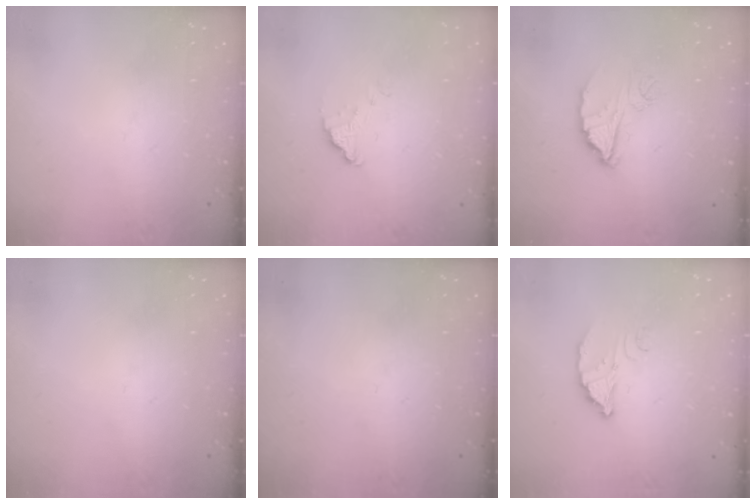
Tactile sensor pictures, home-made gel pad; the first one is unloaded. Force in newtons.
{"total": 1.5, "press": 1.5, "slide": 0.1}
{"total": 7.4, "press": 7.4, "slide": 0.5}
{"total": 0.0}
{"total": 0.0}
{"total": 3.3, "press": 3.3, "slide": 0.1}